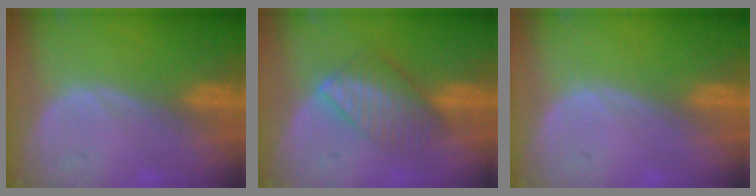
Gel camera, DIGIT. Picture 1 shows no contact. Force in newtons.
{"total": 6.4, "press": 6.2, "slide": 1.7}
{"total": 0.0}